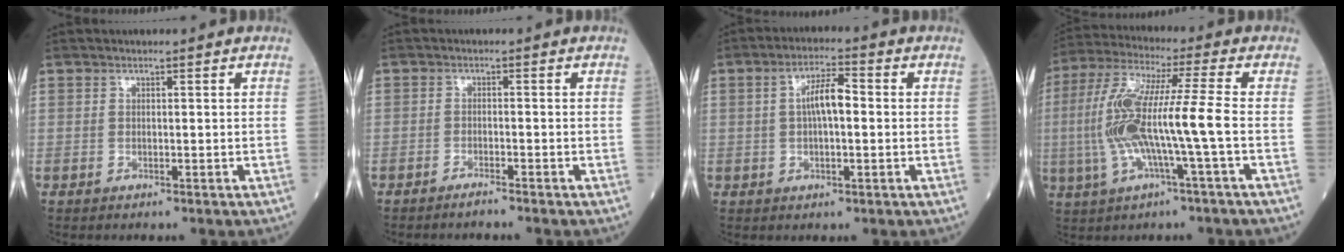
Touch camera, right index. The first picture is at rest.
{"total": 1.5, "force": [-1.4, -0.3, 0.4], "torque": [-0.007, 0.000, -0.026]}
{"total": 5.3, "force": [0.4, 1.4, 5.0], "torque": [-0.095, 0.015, 0.003]}
{"total": 12.7, "force": [-2.0, 0.0, 12.5], "torque": [-0.268, 0.017, -0.043]}